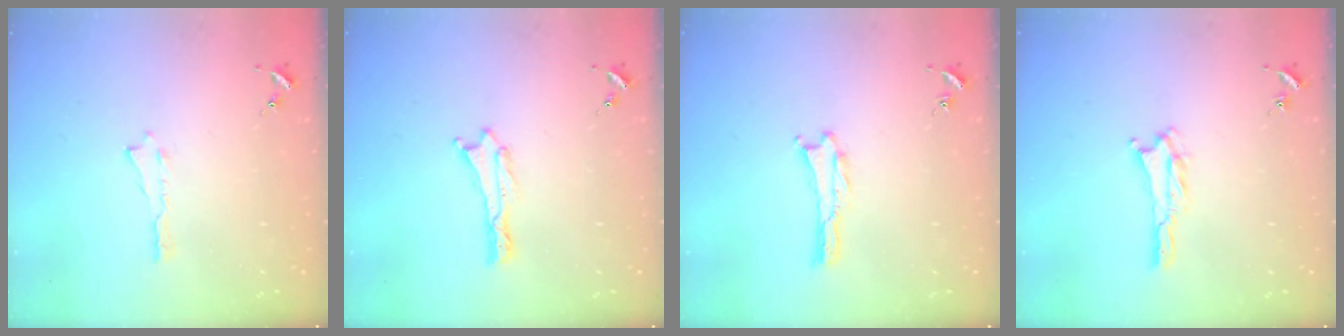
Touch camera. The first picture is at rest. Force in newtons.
{"total": 0.0}
{"total": 0.0}
{"total": 1.4, "press": 1.4, "slide": 0.2}